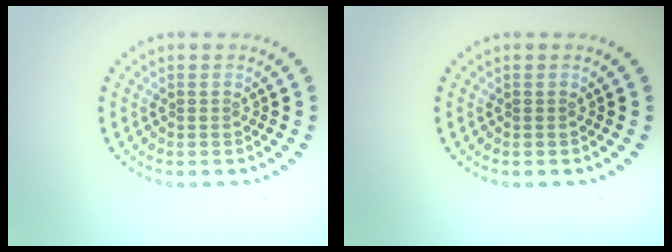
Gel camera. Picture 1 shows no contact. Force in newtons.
{"total": 0.0}